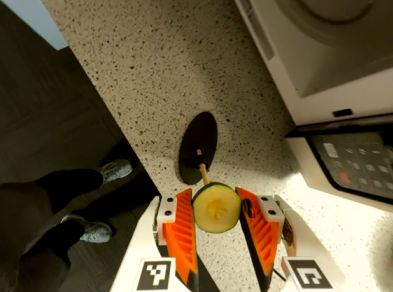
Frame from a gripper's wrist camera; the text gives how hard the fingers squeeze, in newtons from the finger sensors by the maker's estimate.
{"total": 11.0, "left": 10.8, "right": 11.2}